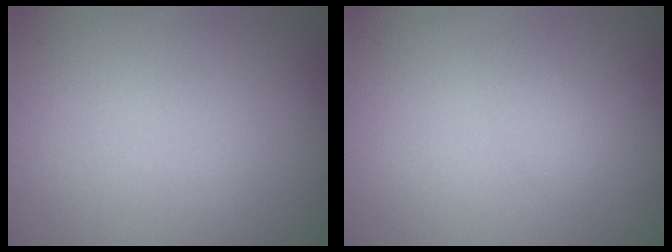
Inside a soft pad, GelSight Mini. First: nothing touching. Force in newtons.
{"total": 1.1, "press": 1.1, "slide": 0.0}